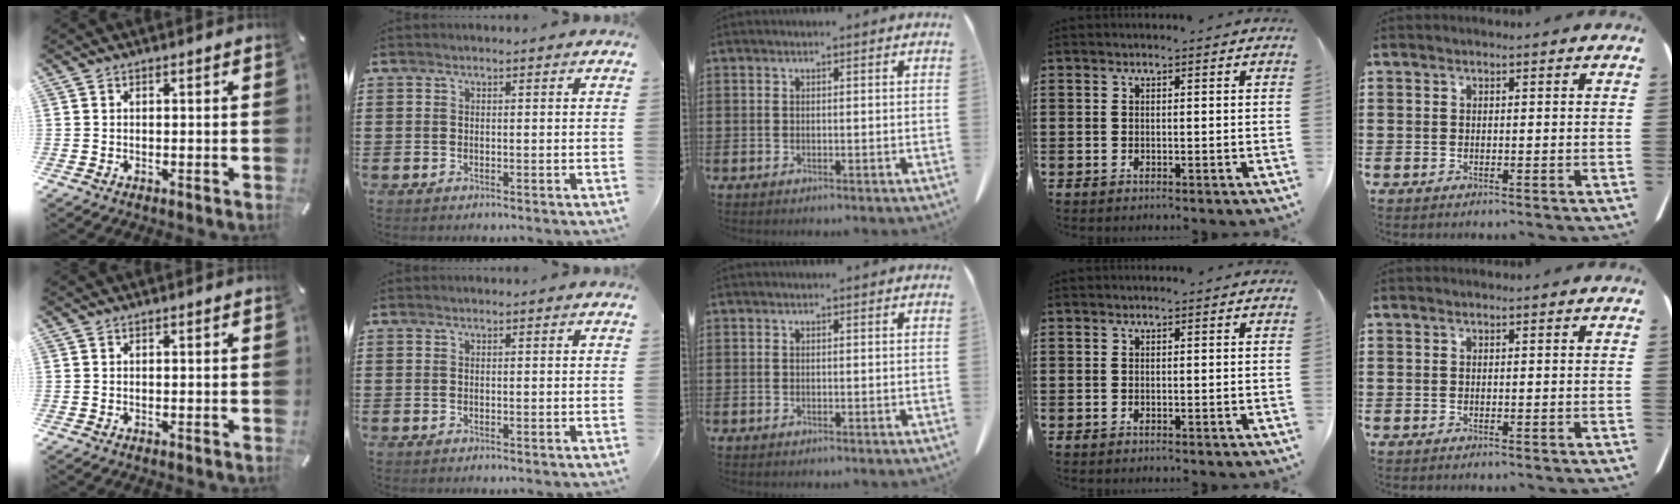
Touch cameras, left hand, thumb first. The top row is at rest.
{}